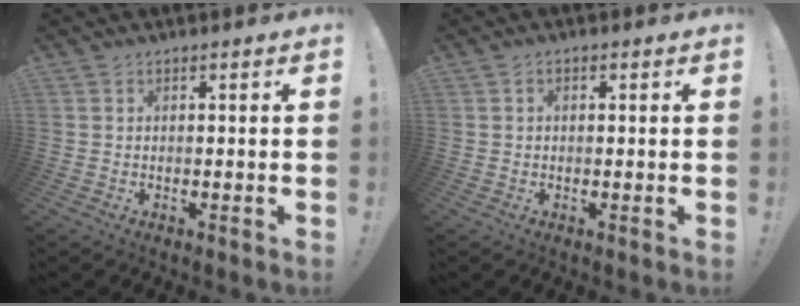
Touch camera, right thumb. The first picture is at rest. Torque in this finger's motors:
{"motor_torque": [0.76, 0.49, -0.89, 0.41, -0.02]}